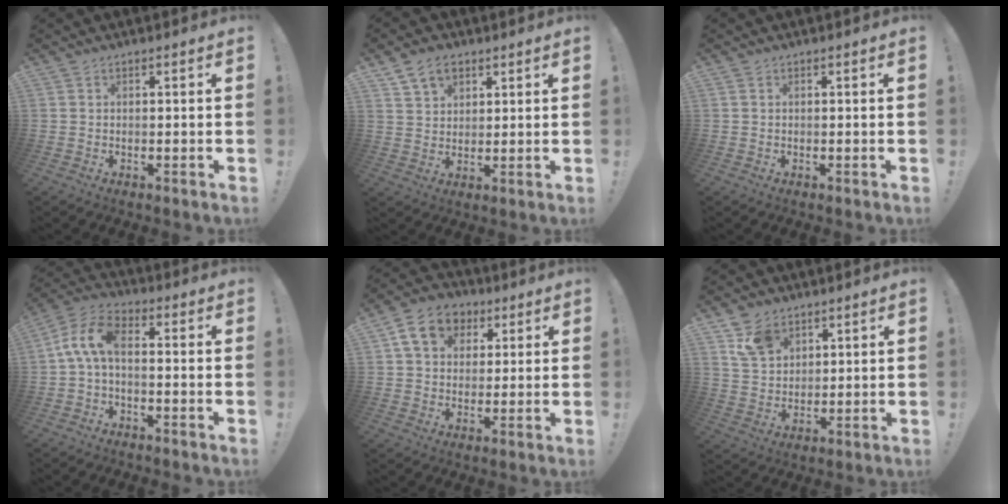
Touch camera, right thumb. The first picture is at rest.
{"total": 7.7, "force": [4.6, 5.2, 3.4], "torque": [-0.056, -0.014, 0.090]}
{"total": 0.0}
{"total": 9.6, "force": [0.1, 5.3, 8.0], "torque": [-0.166, 0.016, 0.009]}
{"total": 12.3, "force": [4.9, 9.6, 6.0], "torque": [-0.091, -0.006, 0.097]}
{"total": 8.7, "force": [5.5, 5.9, 3.2], "torque": [-0.057, -0.024, 0.109]}